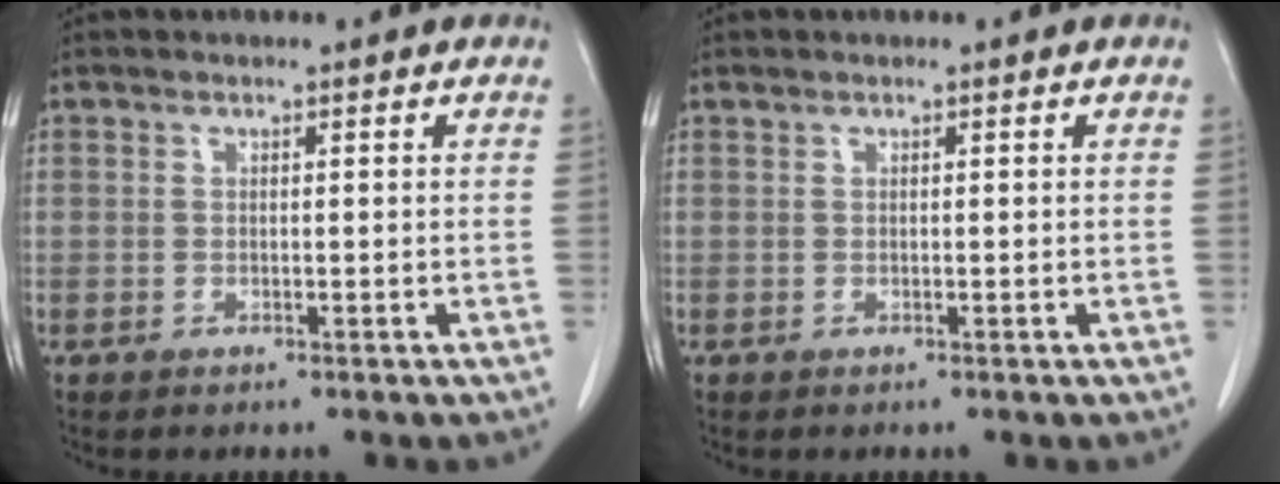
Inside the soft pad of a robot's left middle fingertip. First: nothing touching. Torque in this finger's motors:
{"motor_torque": [0.14, -0.41, -0.06, -0.01]}